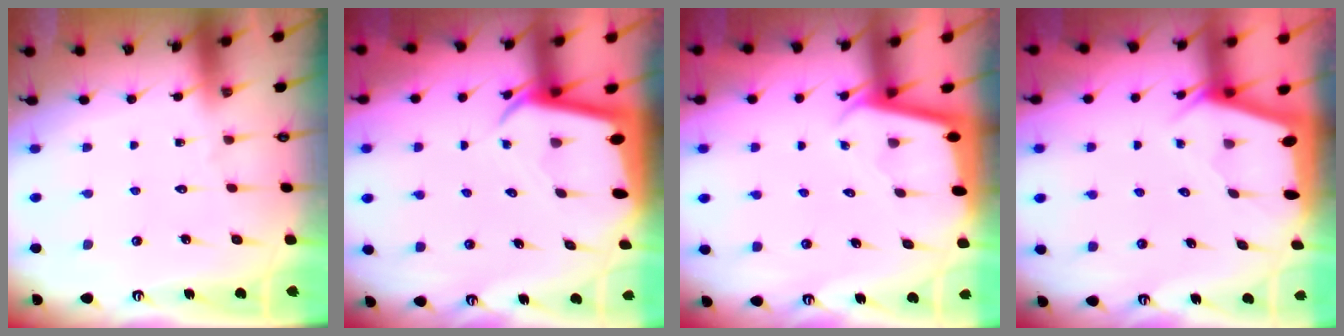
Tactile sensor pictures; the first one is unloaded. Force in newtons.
{"total": 3.4, "press": 3.4, "slide": 0.3}
{"total": 1.9, "press": 1.9, "slide": 0.1}
{"total": 2.1, "press": 2.1, "slide": 0.3}